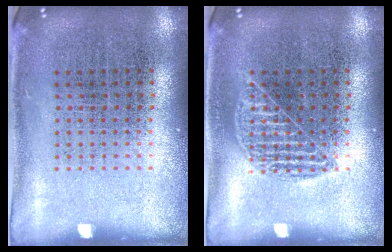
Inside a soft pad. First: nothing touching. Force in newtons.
{"total": 1.4, "press": 1.4, "slide": 0.2}